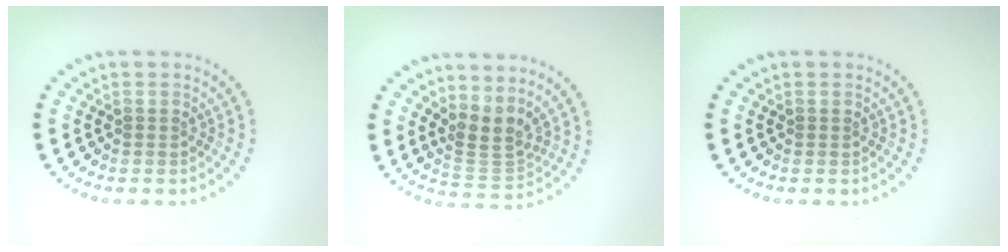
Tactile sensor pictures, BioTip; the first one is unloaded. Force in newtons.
{"total": 2.8, "press": 2.0, "slide": 2.0}
{"total": 0.0}